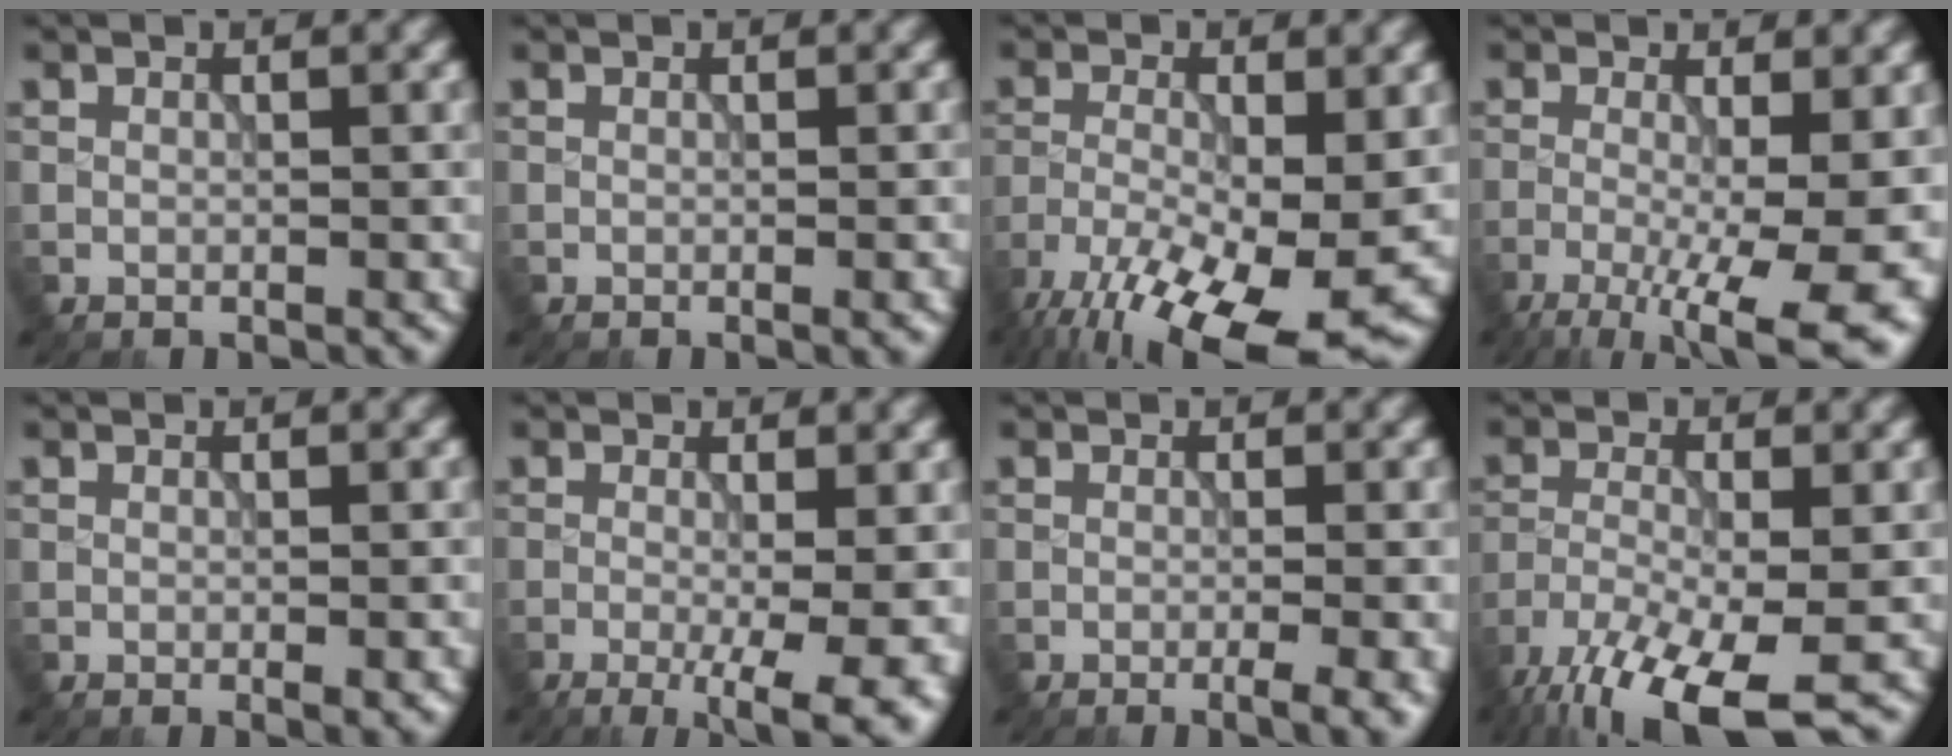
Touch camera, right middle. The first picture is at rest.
{"total": 0.7, "force": [-0.3, 0.1, 0.7], "torque": [-0.007, -0.001, -0.005]}
{"total": 14.2, "force": [-7.9, 4.8, 10.8], "torque": [-0.199, -0.025, -0.132]}
{"total": 11.1, "force": [-3.9, 3.8, 9.7], "torque": [-0.159, -0.021, -0.053]}
{"total": 1.5, "force": [-0.5, 0.2, 1.4], "torque": [-0.015, -0.004, -0.006]}
{"total": 8.0, "force": [-2.7, 2.6, 7.1], "torque": [-0.087, -0.011, -0.029]}
{"total": 3.2, "force": [-1.2, 0.9, 2.8], "torque": [-0.029, -0.003, -0.016]}
{"total": 11.1, "force": [-7.8, 2.9, 7.3], "torque": [-0.150, -0.033, -0.137]}